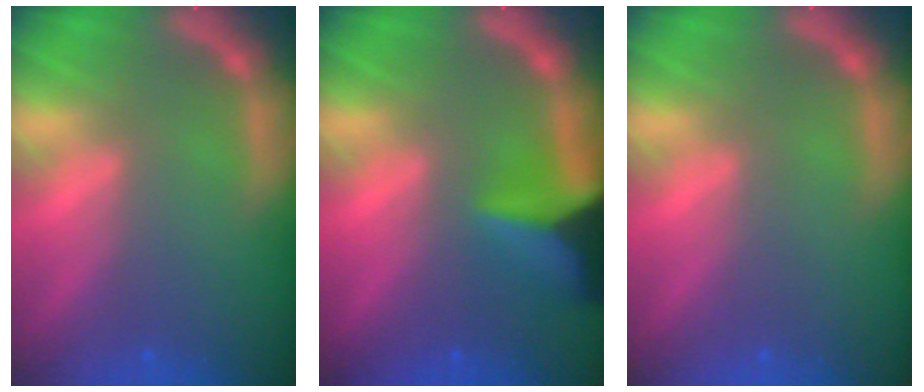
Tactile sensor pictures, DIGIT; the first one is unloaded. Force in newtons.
{"total": 7.5}
{"total": 0.0}